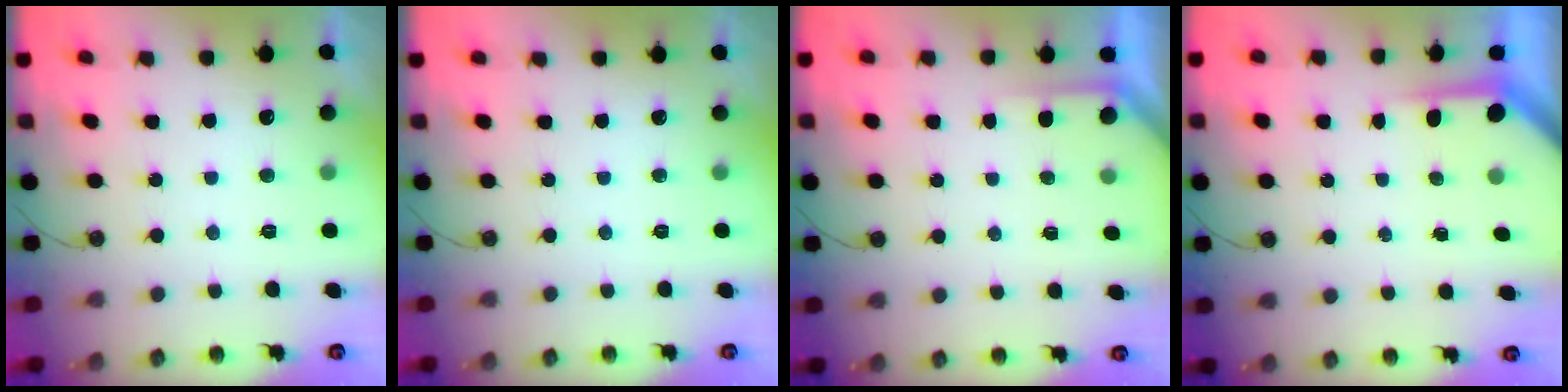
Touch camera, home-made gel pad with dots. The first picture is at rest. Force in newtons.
{"total": 0.0}
{"total": 1.7, "press": 1.7, "slide": 0.3}
{"total": 3.6, "press": 3.6, "slide": 0.3}